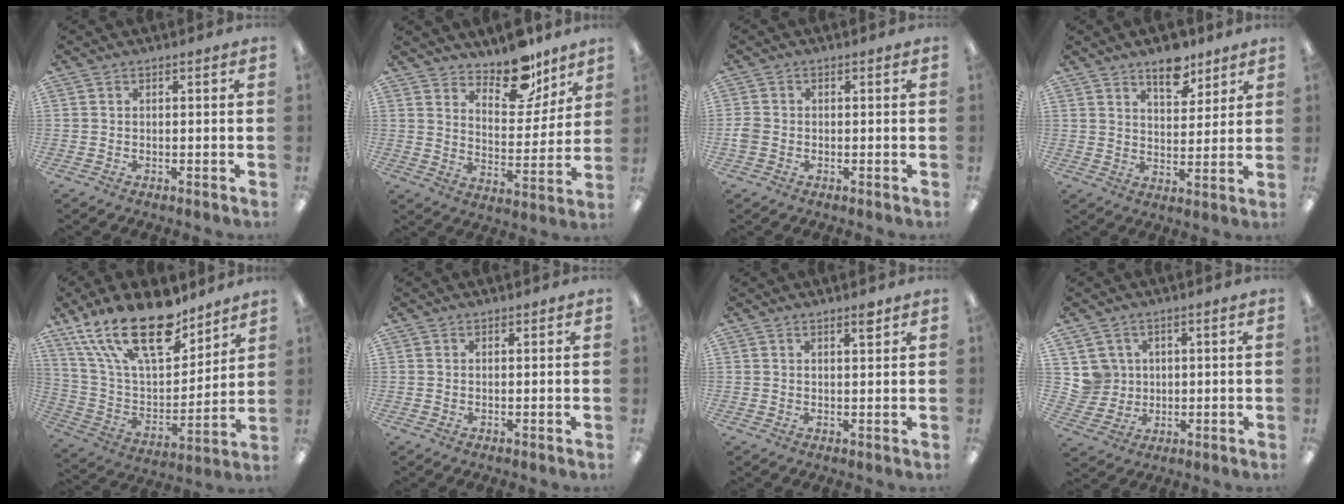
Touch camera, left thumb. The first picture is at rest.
{"total": 13.6, "force": [11.0, 6.1, 5.1], "torque": [-0.060, -0.082, 0.198]}
{"total": 2.3, "force": [-0.6, 2.0, 1.1], "torque": [-0.017, 0.005, -0.010]}
{"total": 8.9, "force": [6.8, 4.2, 3.9], "torque": [-0.039, -0.041, 0.116]}
{"total": 23.5, "force": [15.8, 10.1, 14.1], "torque": [-0.278, -0.095, 0.276]}
{"total": 0.8, "force": [0.7, 0.2, 0.0], "torque": [-0.001, 0.000, 0.014]}
{"total": 2.8, "force": [2.3, 0.5, 1.4], "torque": [-0.016, -0.010, 0.038]}
{"total": 5.8, "force": [2.5, 5.2, -0.4], "torque": [-0.005, -0.004, 0.051]}